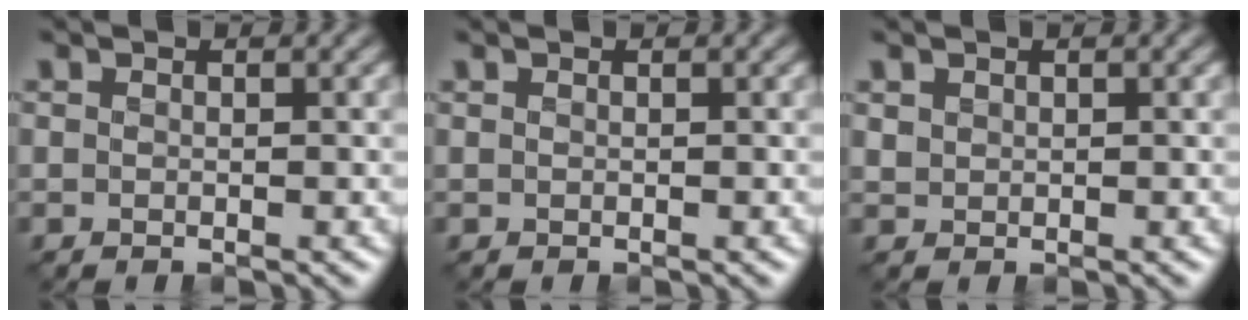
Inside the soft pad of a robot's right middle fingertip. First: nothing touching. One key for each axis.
{"total": 0.0}
{"total": 0.8, "fx": 0.5, "fy": 0.6, "fz": 0.1, "tx": -0.003, "ty": -0.004, "tz": 0.014}